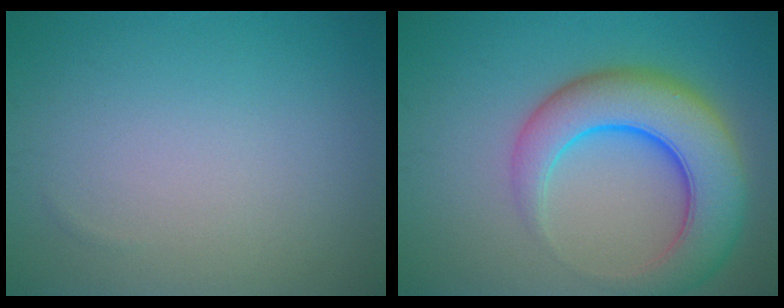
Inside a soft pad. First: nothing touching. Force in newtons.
{"total": 8.8, "press": 8.8, "slide": 0.4}